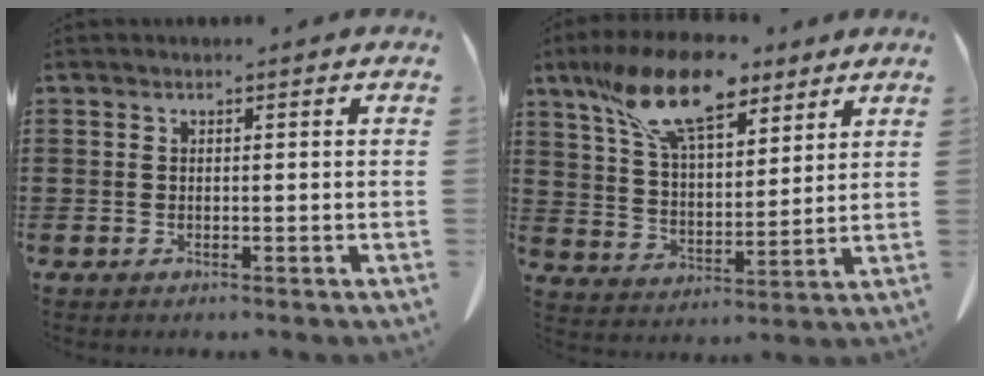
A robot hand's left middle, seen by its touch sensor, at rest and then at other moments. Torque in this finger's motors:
{"motor_torque": [2.14, 0.00, 1.05, 0.21]}